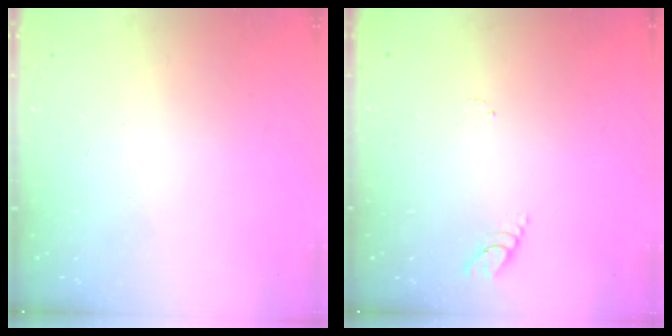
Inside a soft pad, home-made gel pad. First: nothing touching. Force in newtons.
{"total": 3.1, "press": 3.1, "slide": 0.3}